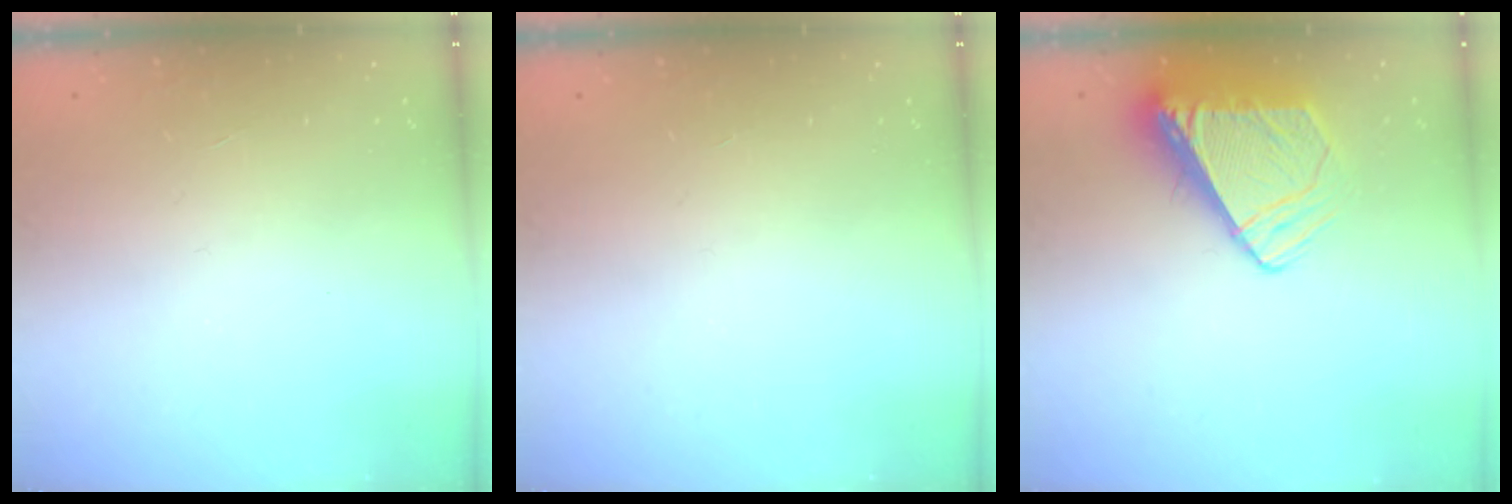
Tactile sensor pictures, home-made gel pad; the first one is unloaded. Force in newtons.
{"total": 0.0}
{"total": 9.0, "press": 8.9, "slide": 1.2}